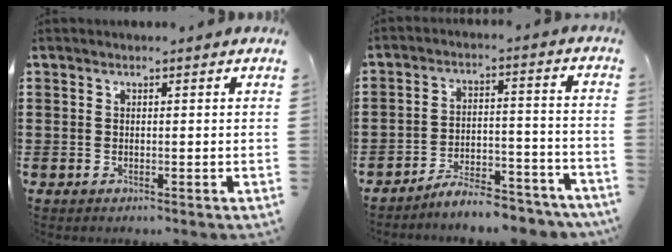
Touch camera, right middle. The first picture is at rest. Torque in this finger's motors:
{"motor_torque": [1.34, -0.80, 0.40, 0.03]}